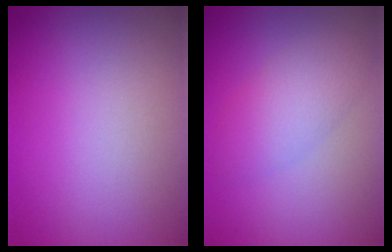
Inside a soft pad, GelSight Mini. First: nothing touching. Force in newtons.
{"total": 3.4, "press": 3.4, "slide": 0.0}